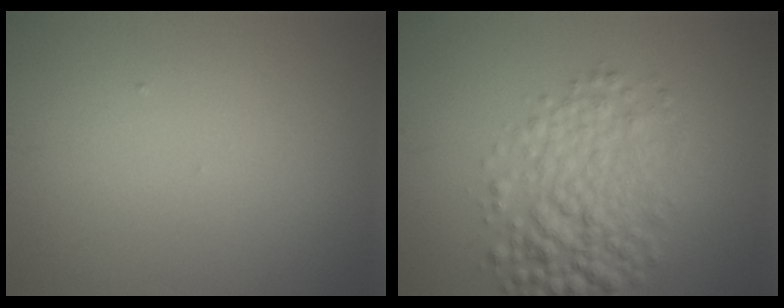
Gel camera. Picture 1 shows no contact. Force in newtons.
{"total": 5.7, "press": 5.7, "slide": 0.1}